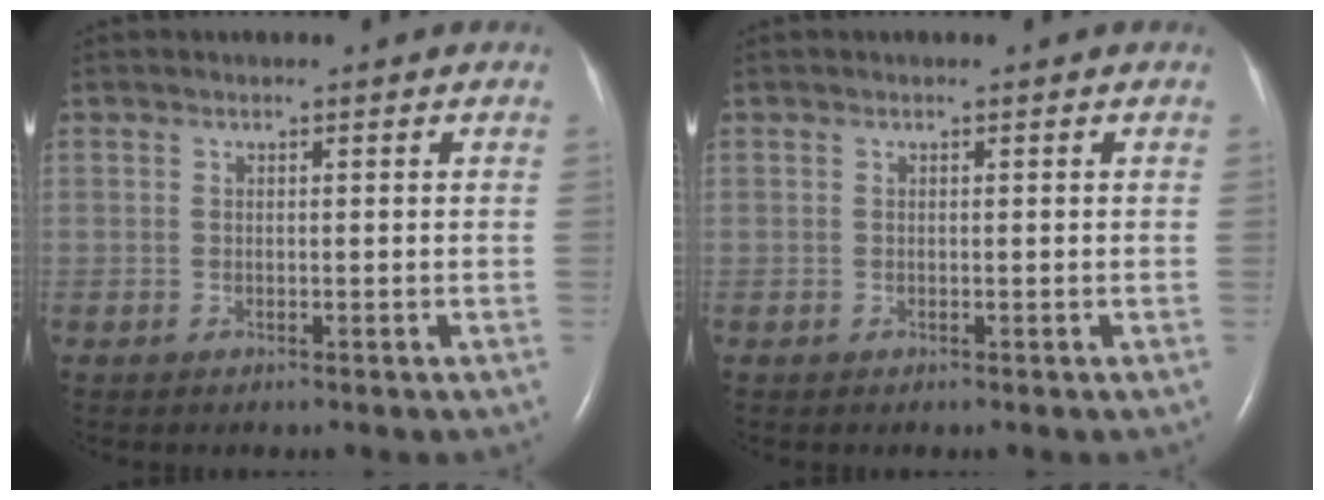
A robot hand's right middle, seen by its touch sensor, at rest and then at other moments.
{"total": 0.0}